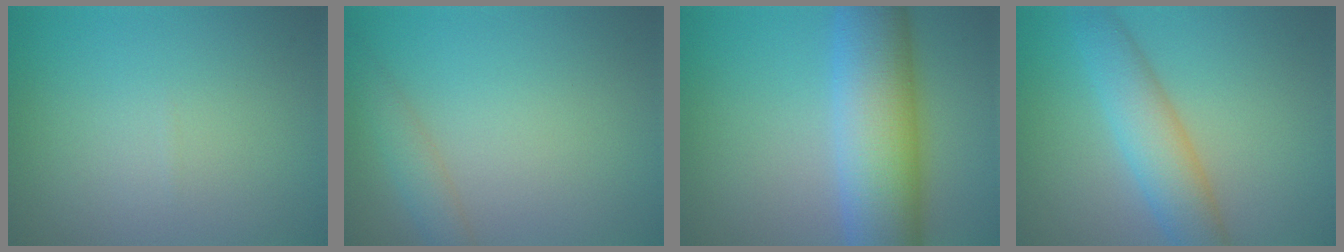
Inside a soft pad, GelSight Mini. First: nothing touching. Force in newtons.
{"total": 2.1, "press": 2.1, "slide": 0.1}
{"total": 10.7, "press": 10.7, "slide": 0.2}
{"total": 5.1, "press": 5.0, "slide": 0.2}